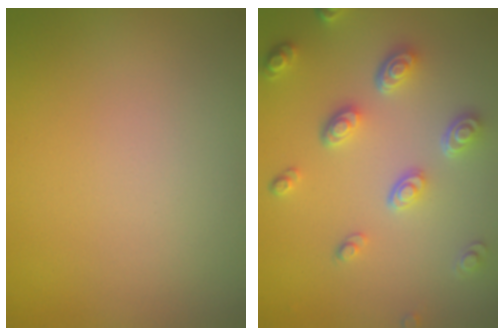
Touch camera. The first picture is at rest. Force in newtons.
{"total": 4.6, "press": 3.5, "slide": 2.9}